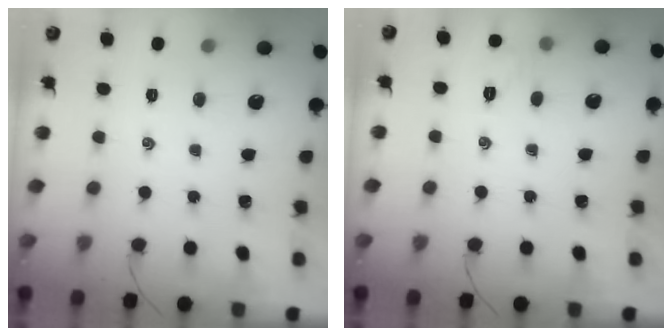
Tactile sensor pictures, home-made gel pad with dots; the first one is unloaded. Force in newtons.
{"total": 5.9, "press": 5.6, "slide": 1.9}